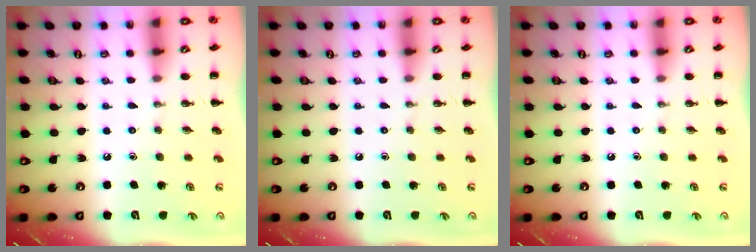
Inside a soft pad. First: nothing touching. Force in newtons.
{"total": 0.0}
{"total": 0.0}